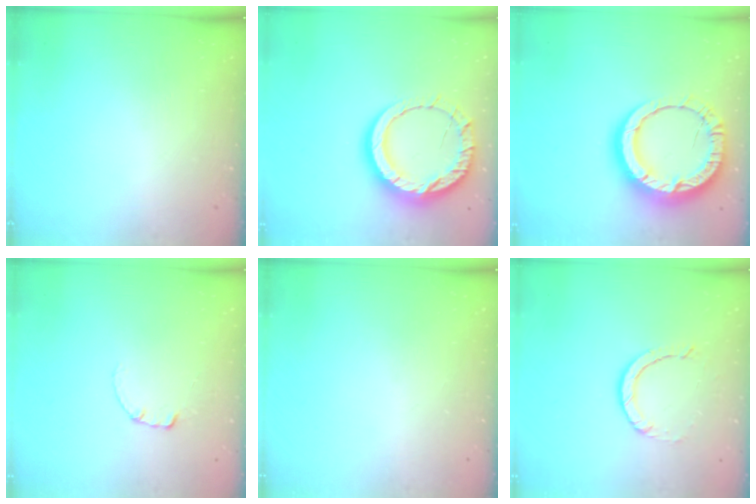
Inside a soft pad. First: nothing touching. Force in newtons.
{"total": 13.7, "press": 13.7, "slide": 1.3}
{"total": 18.6, "press": 18.5, "slide": 1.6}
{"total": 0.6, "press": 0.5, "slide": 0.2}
{"total": 0.0}
{"total": 2.9, "press": 2.9, "slide": 0.2}